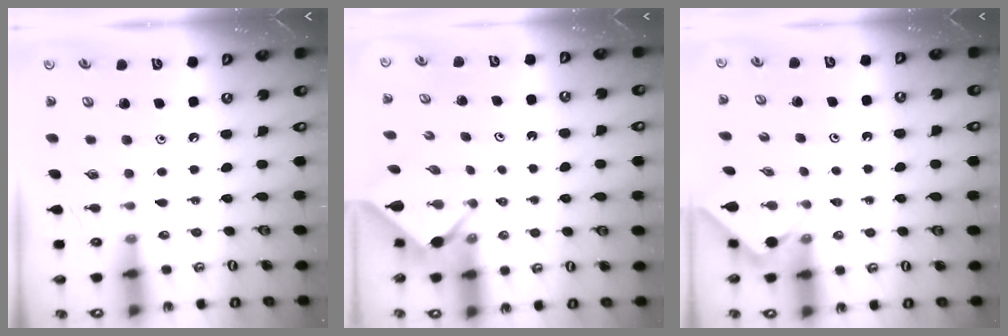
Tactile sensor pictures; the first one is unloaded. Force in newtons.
{"total": 2.4, "press": 2.4, "slide": 0.2}
{"total": 3.0, "press": 3.0, "slide": 0.4}